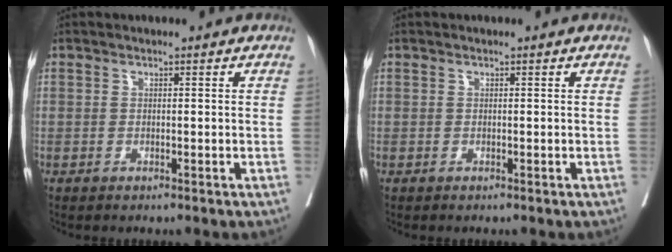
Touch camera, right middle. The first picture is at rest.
{"total": 0.0}